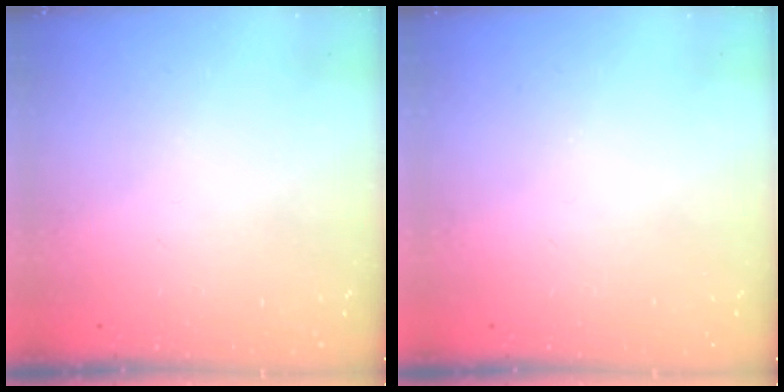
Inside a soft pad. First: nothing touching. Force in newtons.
{"total": 0.0}